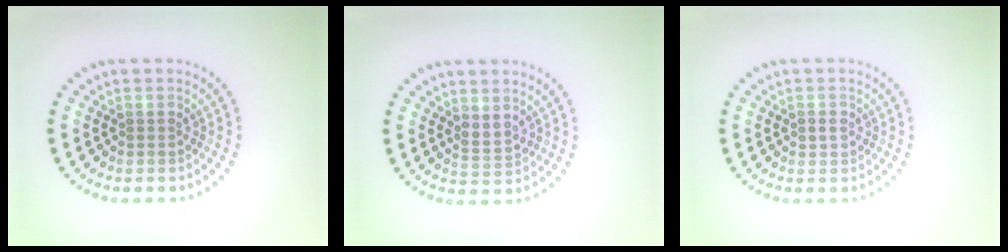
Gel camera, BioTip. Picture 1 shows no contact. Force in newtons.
{"total": 1.6, "press": 1.2, "slide": 1.1}
{"total": 1.1, "press": 1.0, "slide": 0.3}